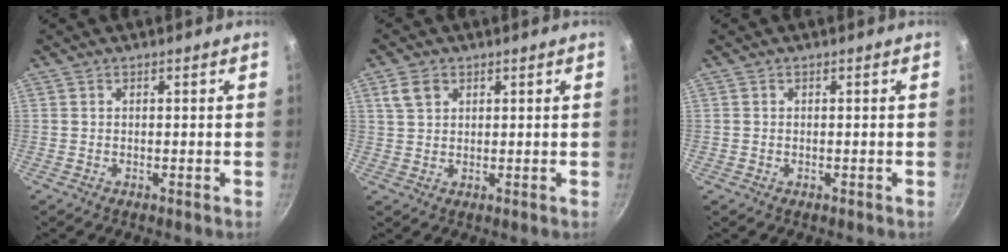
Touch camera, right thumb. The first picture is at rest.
{"total": 3.8, "force": [1.8, 2.7, 2.0], "torque": [-0.026, 0.002, 0.036]}
{"total": 0.0}